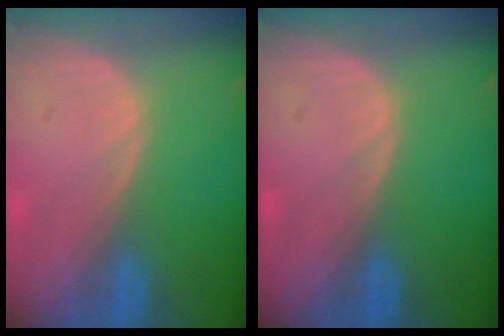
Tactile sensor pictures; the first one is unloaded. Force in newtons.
{"total": 0.0}